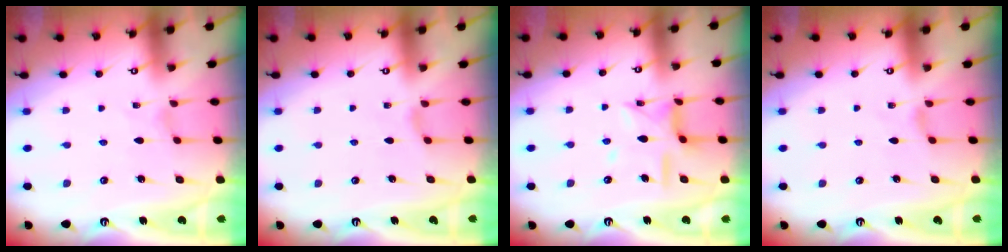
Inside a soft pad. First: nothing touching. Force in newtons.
{"total": 2.4, "press": 2.3, "slide": 0.6}
{"total": 10.7, "press": 10.7, "slide": 0.7}
{"total": 0.9, "press": 0.8, "slide": 0.4}